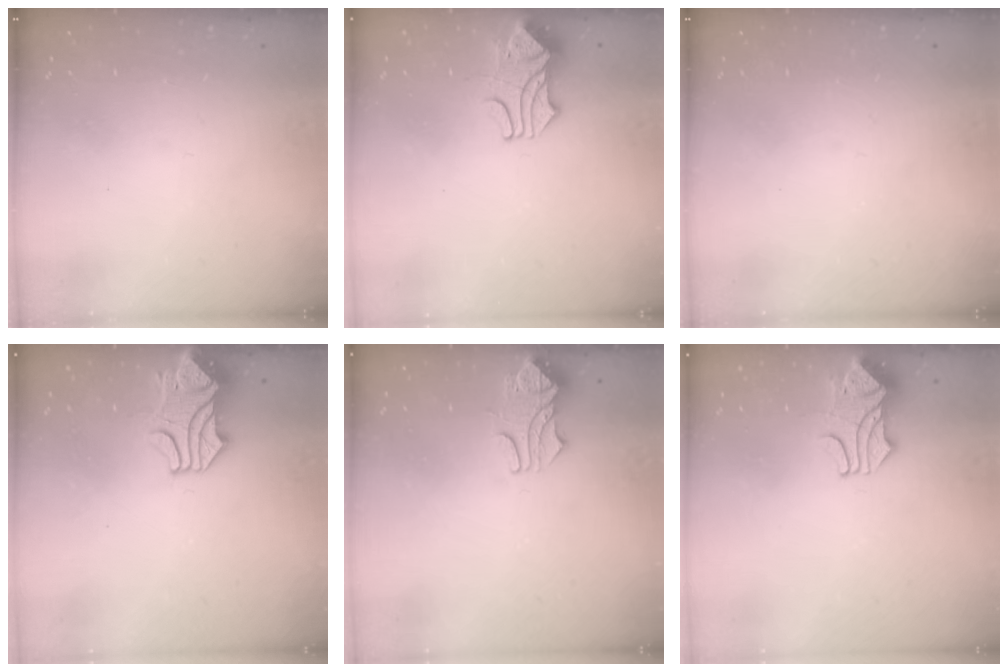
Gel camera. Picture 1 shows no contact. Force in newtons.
{"total": 1.7, "press": 1.3, "slide": 1.1}
{"total": 0.0}
{"total": 2.0, "press": 1.6, "slide": 1.1}
{"total": 0.8, "press": 0.5, "slide": 0.6}
{"total": 1.5, "press": 1.2, "slide": 1.0}